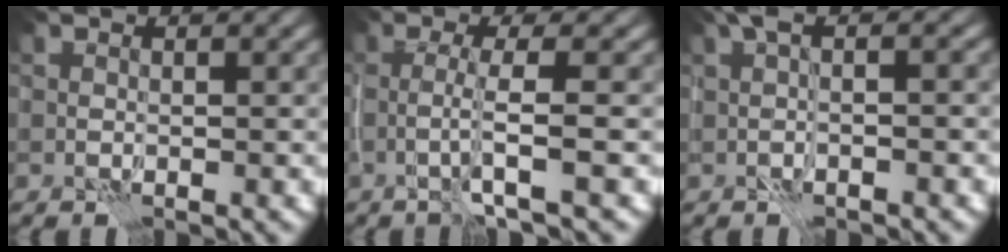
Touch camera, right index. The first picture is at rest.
{"total": 2.9, "force": [-0.8, 0.0, 2.8], "torque": [-0.051, 0.003, -0.026]}
{"total": 2.0, "force": [-0.3, 0.3, 1.9], "torque": [-0.037, 0.006, -0.009]}